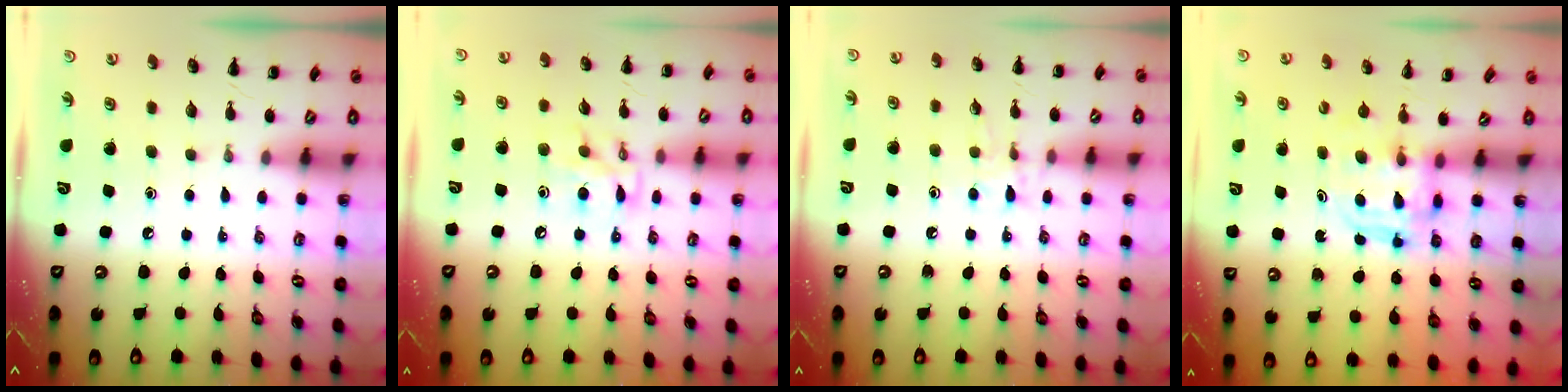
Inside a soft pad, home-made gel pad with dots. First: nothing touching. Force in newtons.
{"total": 10.2, "press": 10.2, "slide": 0.8}
{"total": 7.7, "press": 7.5, "slide": 1.4}
{"total": 3.7, "press": 3.7, "slide": 0.2}